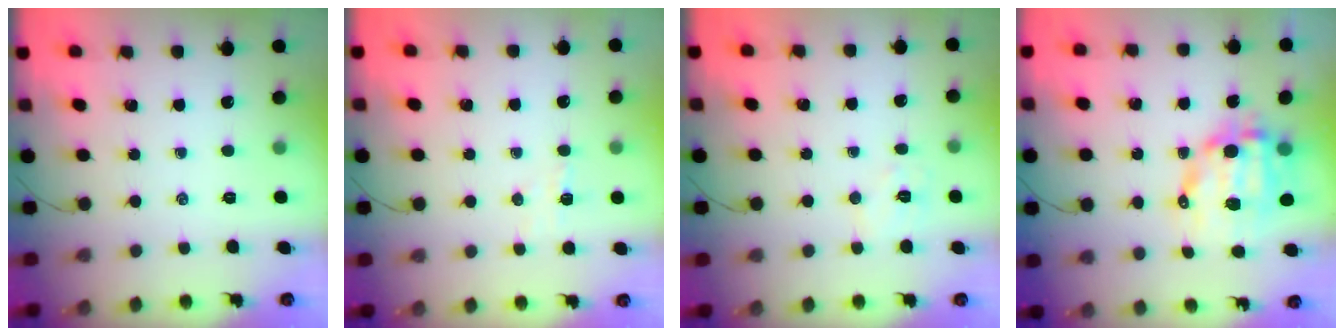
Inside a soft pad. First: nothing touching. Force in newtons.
{"total": 2.5, "press": 2.4, "slide": 0.7}
{"total": 6.6, "press": 6.4, "slide": 1.2}
{"total": 12.1, "press": 11.8, "slide": 2.5}